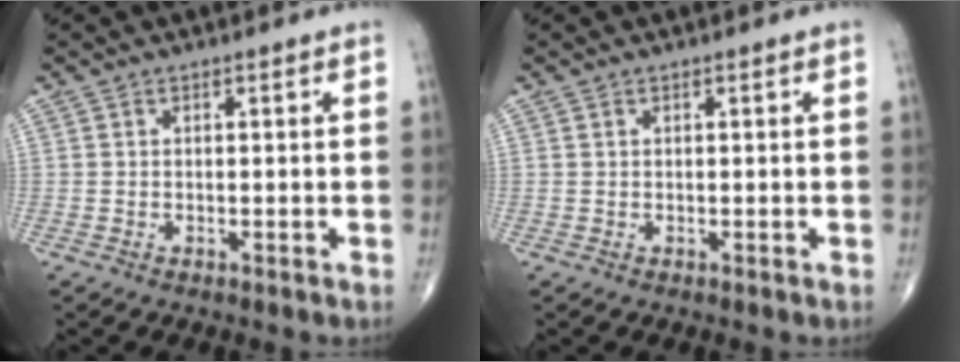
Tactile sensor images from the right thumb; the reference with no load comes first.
{"total": 0.0}